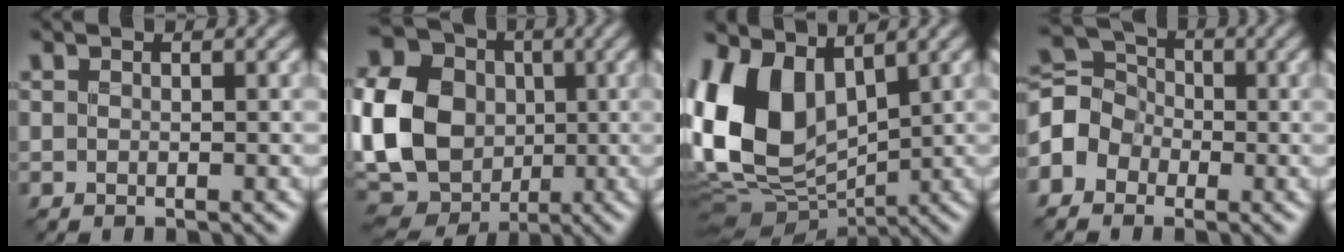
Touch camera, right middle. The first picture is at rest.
{"total": 14.9, "force": [-1.9, 12.0, 8.6], "torque": [-0.194, -0.004, -0.052]}
{"total": 9.5, "force": [1.5, 6.1, 7.2], "torque": [-0.149, 0.001, 0.013]}
{"total": 3.7, "force": [-1.7, 3.1, 1.0], "torque": [-0.013, 0.013, -0.052]}